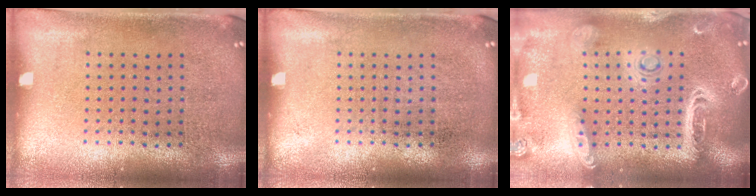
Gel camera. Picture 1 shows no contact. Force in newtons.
{"total": 0.0}
{"total": 3.0, "press": 2.5, "slide": 1.6}